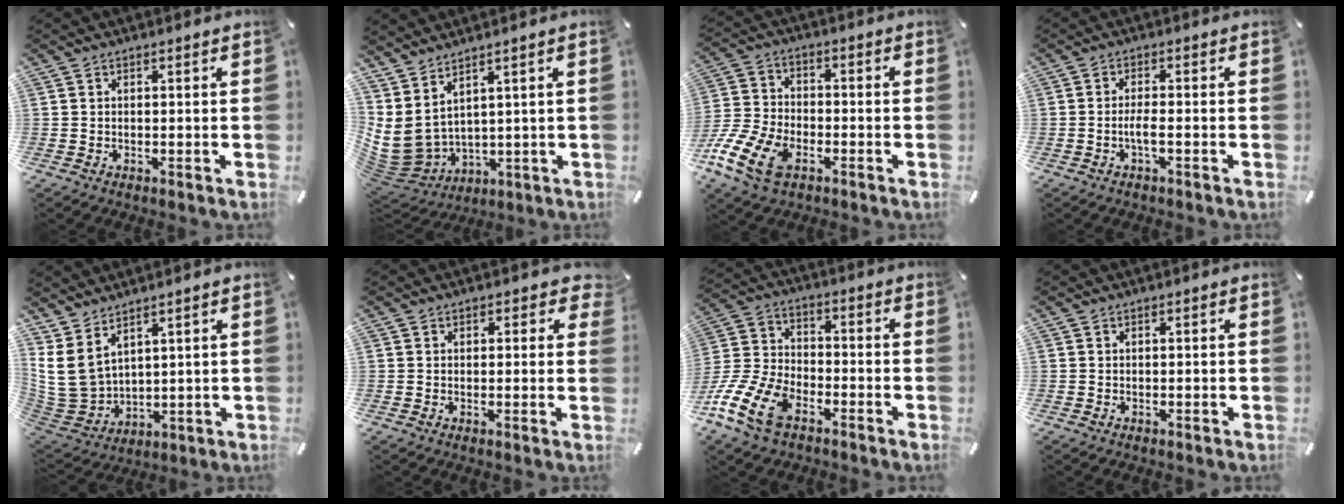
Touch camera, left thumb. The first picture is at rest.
{"total": 6.4, "force": [2.9, 5.0, 2.8], "torque": [-0.088, -0.034, 0.060]}
{"total": 13.3, "force": [-6.8, 8.3, 7.9], "torque": [-0.163, 0.036, -0.121]}
{"total": 3.4, "force": [-1.2, 0.6, 3.1], "torque": [-0.061, -0.001, -0.023]}
{"total": 9.5, "force": [4.8, 6.7, 4.7], "torque": [-0.139, -0.031, 0.095]}
{"total": 2.0, "force": [1.0, 1.5, 0.9], "torque": [0.005, -0.002, 0.012]}
{"total": 14.8, "force": [-8.4, 9.0, 8.4], "torque": [-0.177, 0.043, -0.152]}
{"total": 0.0}